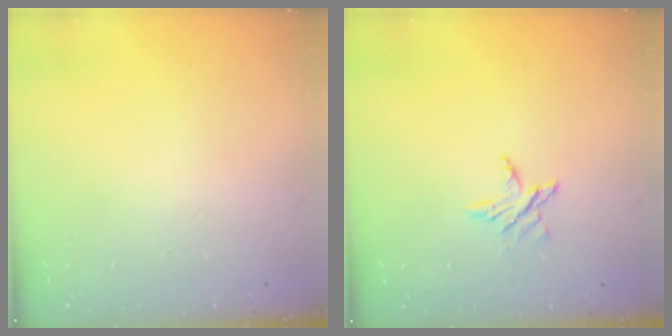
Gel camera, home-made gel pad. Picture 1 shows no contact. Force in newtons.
{"total": 4.4, "press": 4.3, "slide": 0.5}